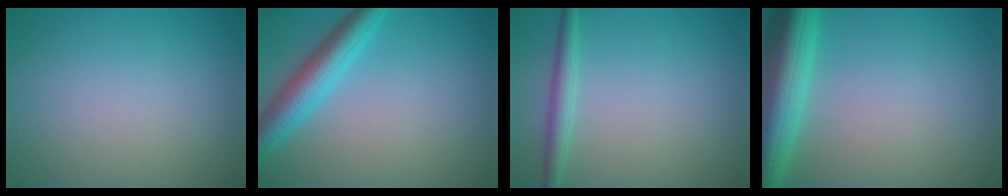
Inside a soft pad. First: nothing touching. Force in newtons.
{"total": 4.8, "press": 4.8, "slide": 0.2}
{"total": 2.1, "press": 2.1, "slide": 0.0}
{"total": 8.2, "press": 8.1, "slide": 0.4}